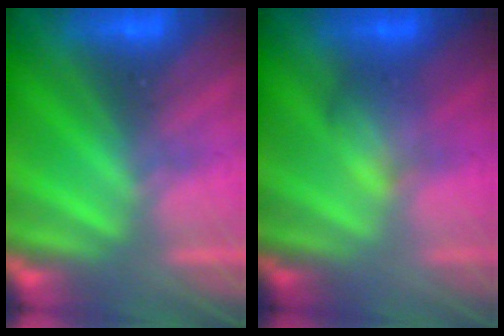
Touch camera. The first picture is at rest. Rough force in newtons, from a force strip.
{"total": 2.0}